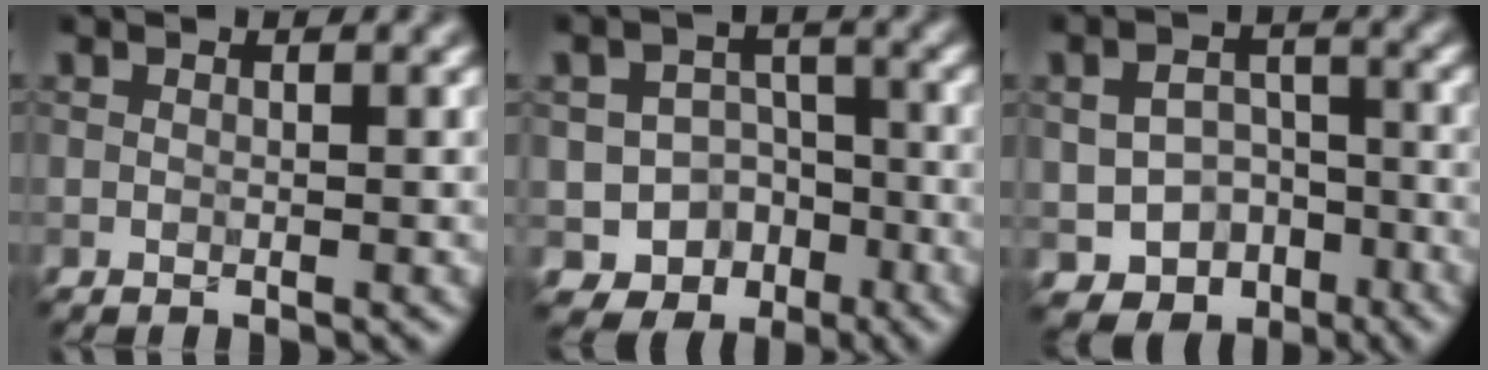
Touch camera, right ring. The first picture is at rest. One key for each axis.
{"total": 5.9, "fx": -3.0, "fy": 4.8, "fz": 1.6, "tx": 0.001, "ty": 0.004, "tz": -0.051}
{"total": 5.0, "fx": -2.4, "fy": 3.8, "fz": 2.2, "tx": -0.033, "ty": -0.005, "tz": -0.031}